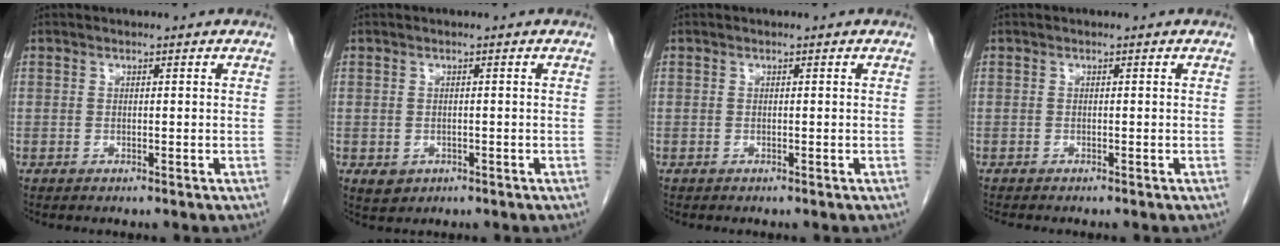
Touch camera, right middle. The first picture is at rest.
{"total": 2.1, "force": [-0.7, 1.8, 0.8], "torque": [-0.013, 0.001, 0.000]}
{"total": 0.0}
{"total": 1.6, "force": [-1.5, 0.2, 0.7], "torque": [-0.015, -0.004, -0.021]}